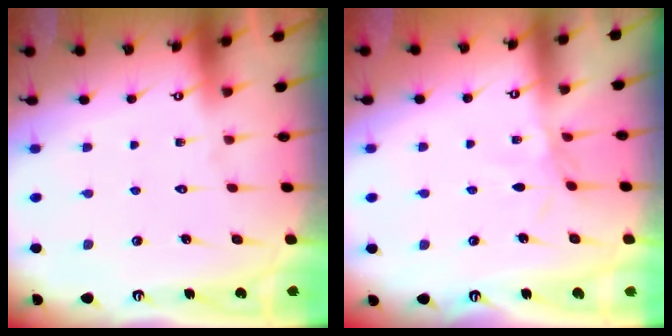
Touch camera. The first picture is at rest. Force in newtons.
{"total": 2.6, "press": 2.6, "slide": 0.4}